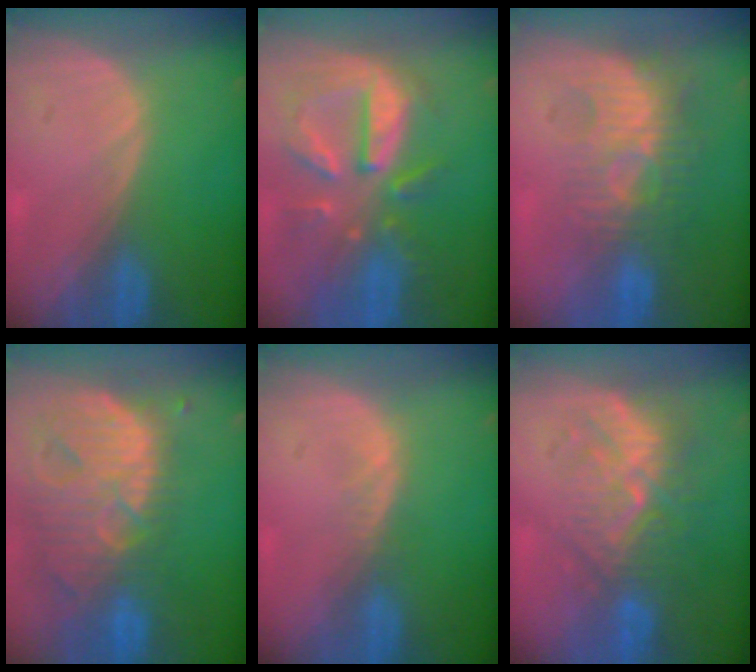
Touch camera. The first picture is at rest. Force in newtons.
{"total": 10.8, "press": 9.5, "slide": 5.1}
{"total": 9.8, "press": 8.5, "slide": 4.8}
{"total": 13.7, "press": 11.6, "slide": 7.3}
{"total": 1.1, "press": 1.1, "slide": 0.3}
{"total": 9.0, "press": 8.6, "slide": 2.4}